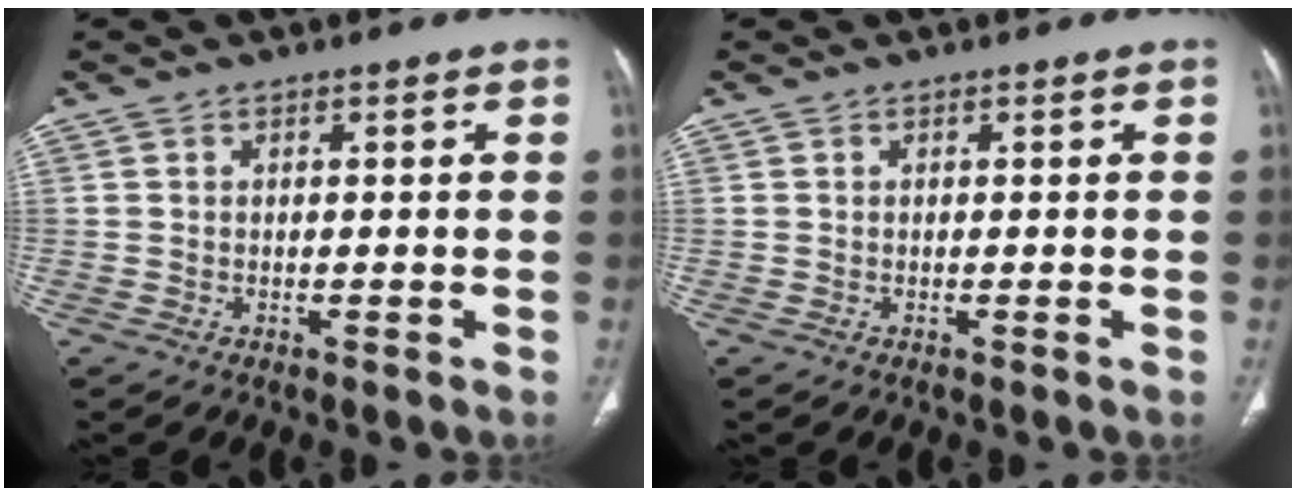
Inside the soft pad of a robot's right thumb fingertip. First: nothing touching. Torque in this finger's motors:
{"motor_torque": [0.24, 0.06, 0.33, -0.20, -0.02]}